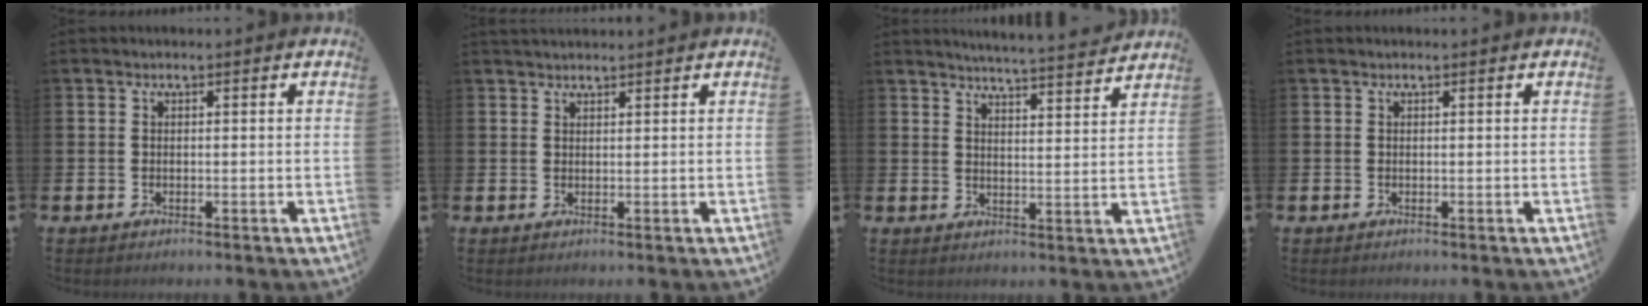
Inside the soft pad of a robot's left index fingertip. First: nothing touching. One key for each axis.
{"total": 1.5, "fx": 1.4, "fy": 0.3, "fz": 0.1, "tx": -0.001, "ty": 0.000, "tz": 0.026}
{"total": 5.1, "fx": 5.0, "fy": -0.5, "fz": 0.3, "tx": -0.018, "ty": -0.037, "tz": 0.087}
{"total": 0.0}